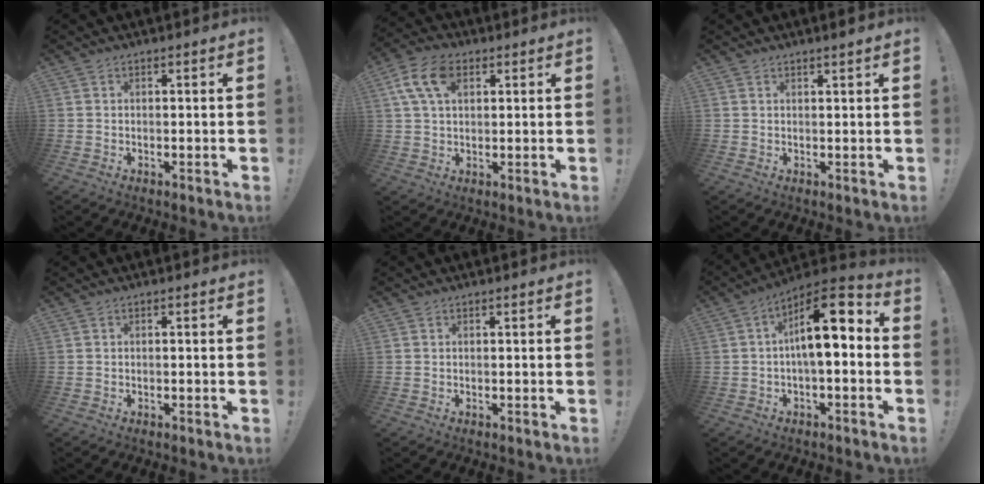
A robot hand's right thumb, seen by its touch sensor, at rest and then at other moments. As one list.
[{"total": 10.9, "force": [3.9, 6.9, 7.5], "torque": [-0.143, 0.007, 0.077]}, {"total": 1.4, "force": [1.1, 0.0, 0.8], "torque": [-0.008, -0.003, 0.019]}, {"total": 0.0}, {"total": 0.0}, {"total": 14.0, "force": [1.6, 5.0, 13.0], "torque": [-0.206, -0.008, 0.019]}]